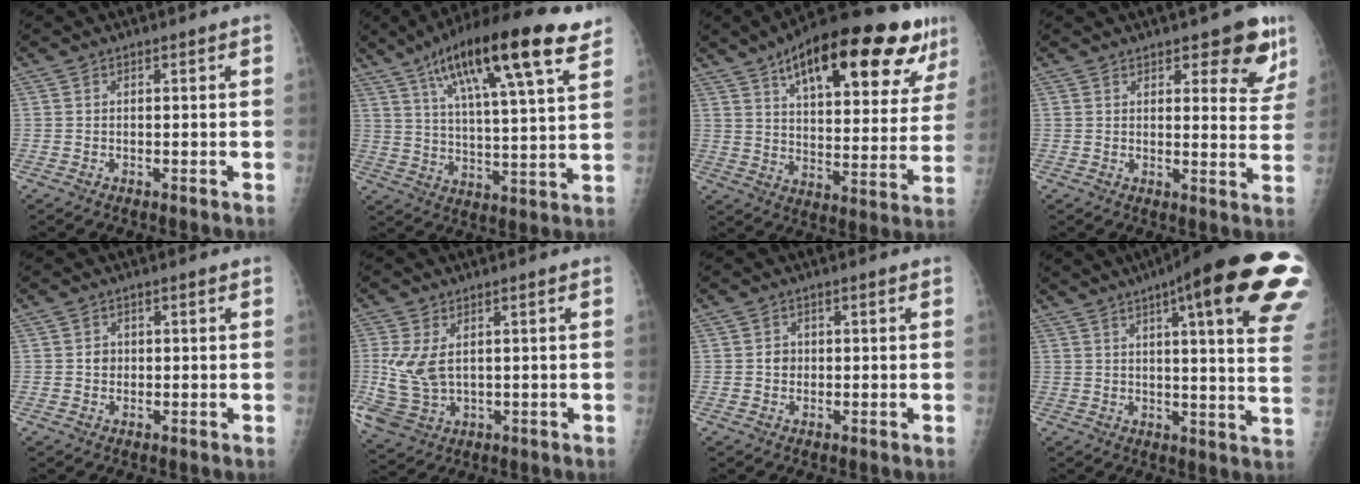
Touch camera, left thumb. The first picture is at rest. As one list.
[{"total": 22.7, "force": [12.9, 5.2, 18.0], "torque": [-0.279, -0.023, 0.206]}, {"total": 27.6, "force": [15.4, 9.5, 20.9], "torque": [-0.281, -0.017, 0.229]}, {"total": 9.0, "force": [5.7, 3.5, 5.9], "torque": [-0.029, -0.031, 0.068]}, {"total": 1.5, "force": [0.0, 1.5, 0.5], "torque": [0.001, 0.003, -0.001]}, {"total": 8.1, "force": [0.8, 5.2, 6.1], "torque": [-0.138, -0.009, 0.031]}, {"total": 1.7, "force": [-0.1, 1.6, 0.5], "torque": [0.001, 0.005, -0.004]}, {"total": 26.2, "force": [13.5, 4.7, 21.9], "torque": [-0.227, -0.017, 0.164]}]